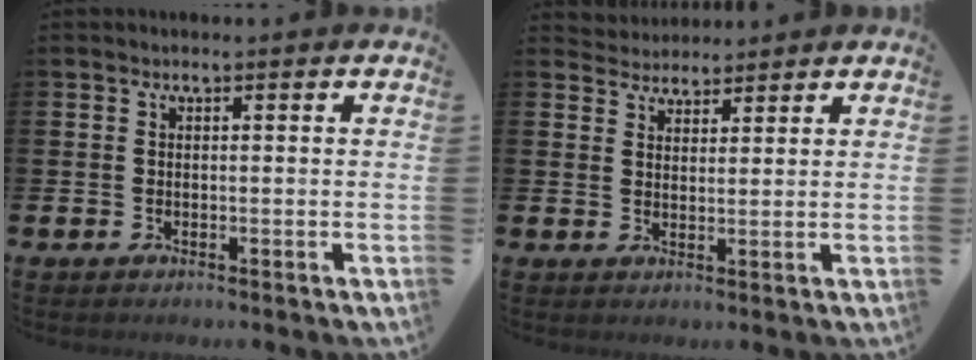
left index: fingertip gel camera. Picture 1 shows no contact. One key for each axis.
{"total": 3.3, "fx": 3.0, "fy": 1.1, "fz": -0.5, "tx": -0.002, "ty": -0.011, "tz": 0.055}